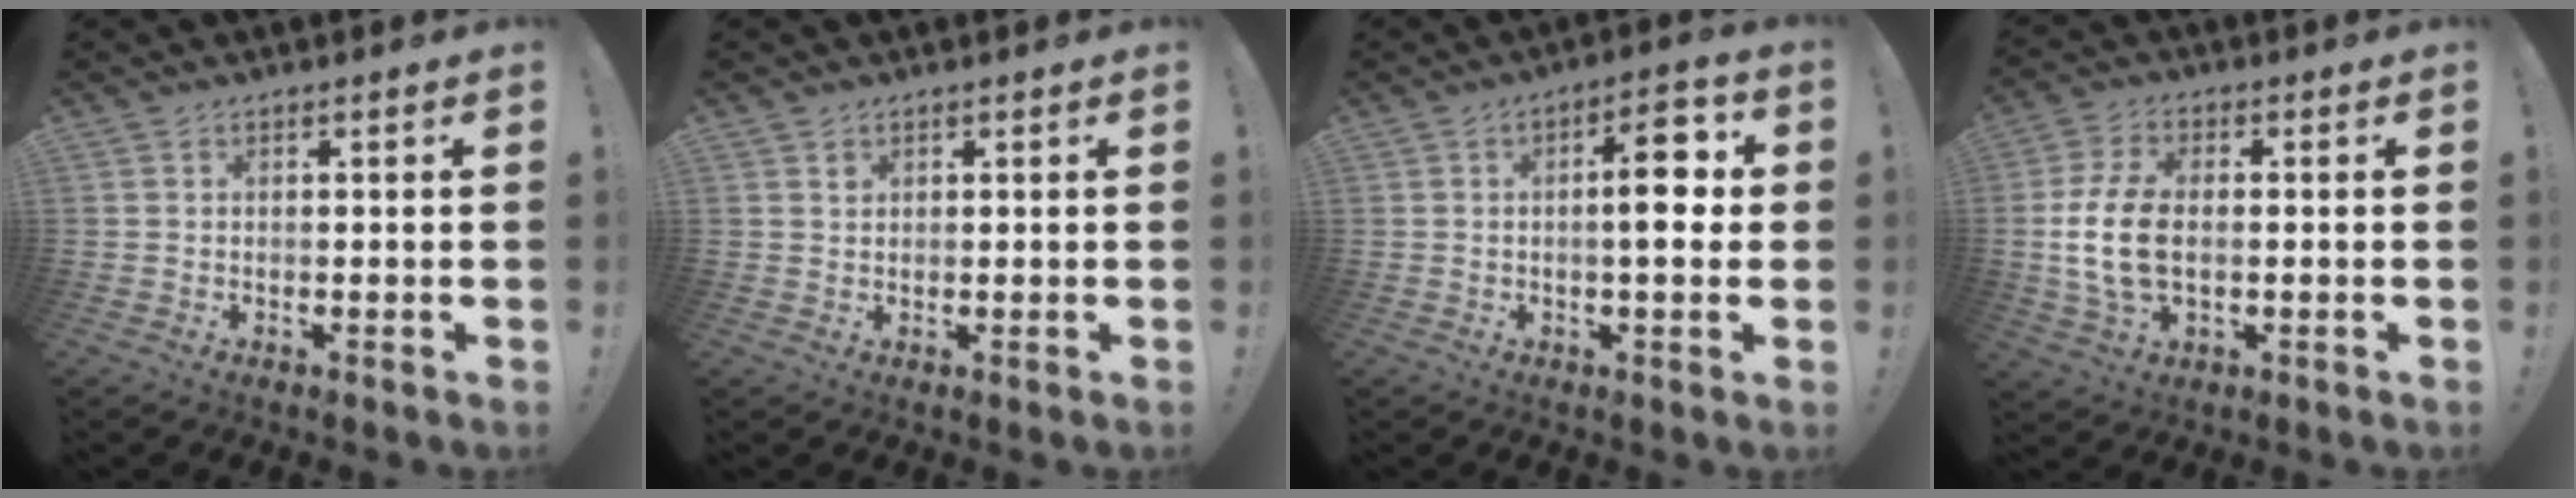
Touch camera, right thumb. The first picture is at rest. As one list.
[{"total": 1.1, "force": [0.7, 0.8, 0.2], "torque": [0.007, -0.004, 0.012]}, {"total": 10.0, "force": [1.0, 3.3, 9.4], "torque": [-0.126, 0.003, 0.009]}, {"total": 11.9, "force": [-0.5, 7.1, 9.6], "torque": [-0.190, -0.005, -0.006]}]